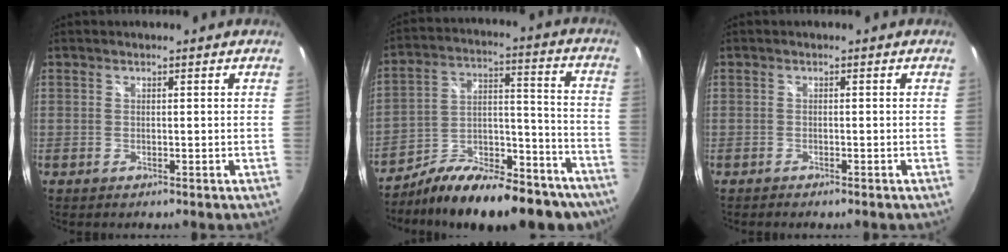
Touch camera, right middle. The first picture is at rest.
{"total": 25.0, "force": [-18.9, 9.5, 13.4], "torque": [-0.196, 0.020, -0.260]}
{"total": 1.0, "force": [-0.9, 0.2, 0.4], "torque": [-0.010, -0.005, -0.016]}